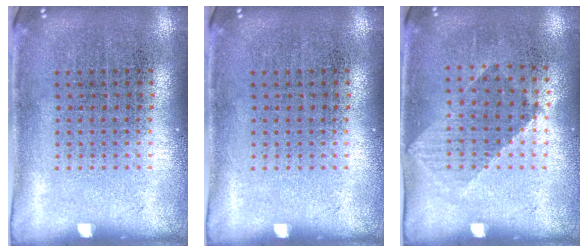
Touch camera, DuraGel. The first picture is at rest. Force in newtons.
{"total": 0.0}
{"total": 1.0, "press": 0.8, "slide": 0.5}